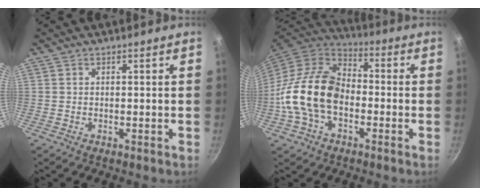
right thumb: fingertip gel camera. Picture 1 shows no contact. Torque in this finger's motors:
{"motor_torque": [1.84, 3.17, 1.43, -1.35, 0.50]}